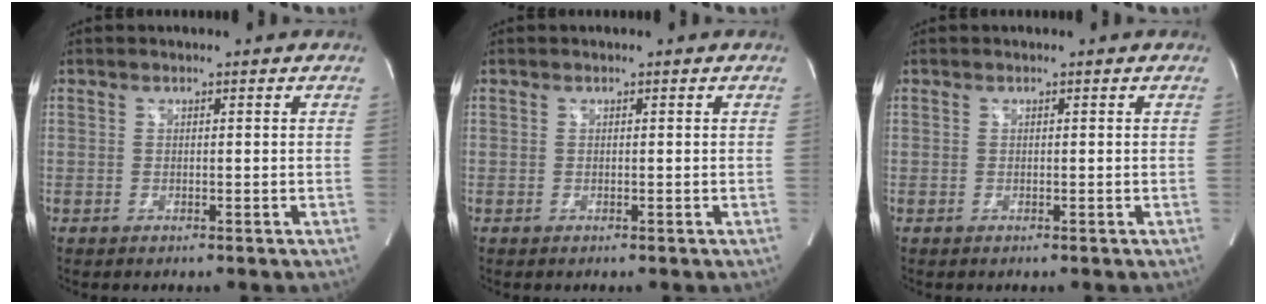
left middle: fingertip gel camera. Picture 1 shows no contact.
{"total": 0.0}
{"total": 0.0}